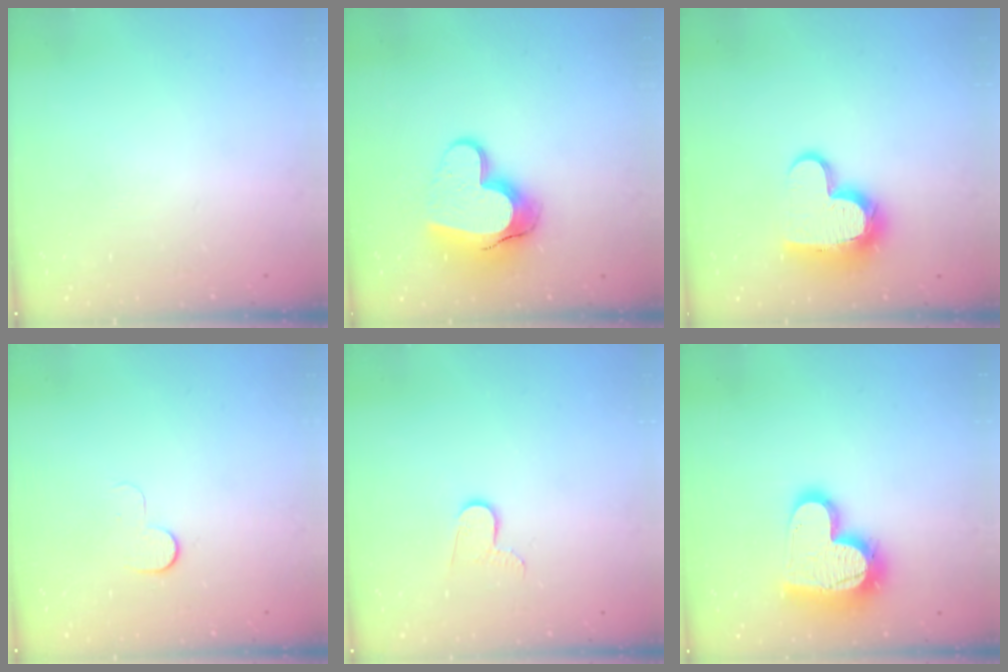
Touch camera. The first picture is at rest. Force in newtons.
{"total": 14.1, "press": 14.1, "slide": 1.1}
{"total": 13.0, "press": 13.0, "slide": 1.2}
{"total": 5.3, "press": 5.3, "slide": 0.5}
{"total": 5.9, "press": 5.8, "slide": 0.5}
{"total": 17.7, "press": 17.6, "slide": 1.5}